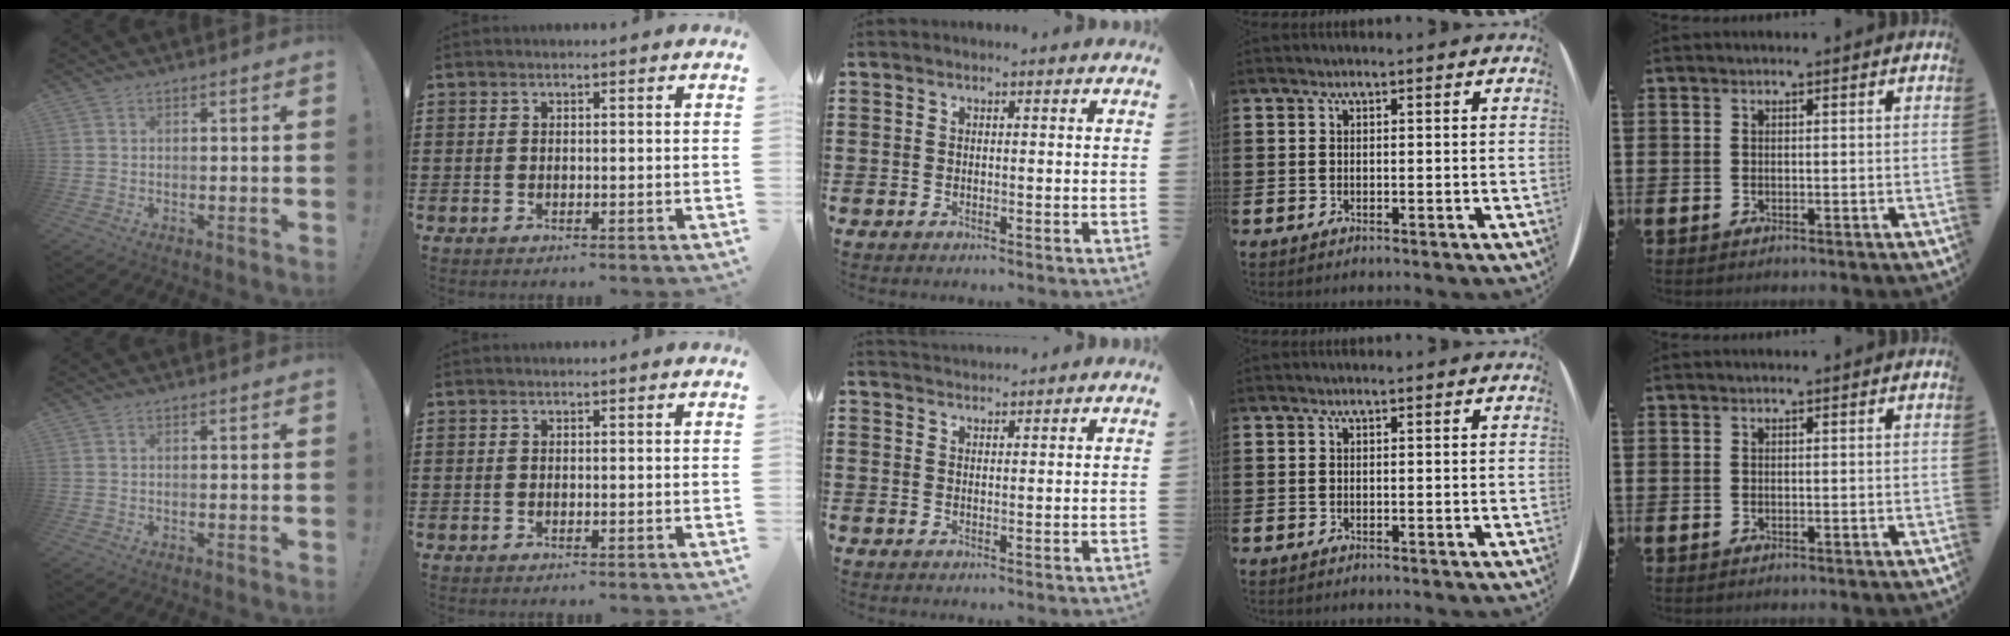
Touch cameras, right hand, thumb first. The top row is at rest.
{"middle": {"total": 1.9, "force": [1.9, 0.2, -0.2], "torque": [-0.002, 0.004, 0.036]}}